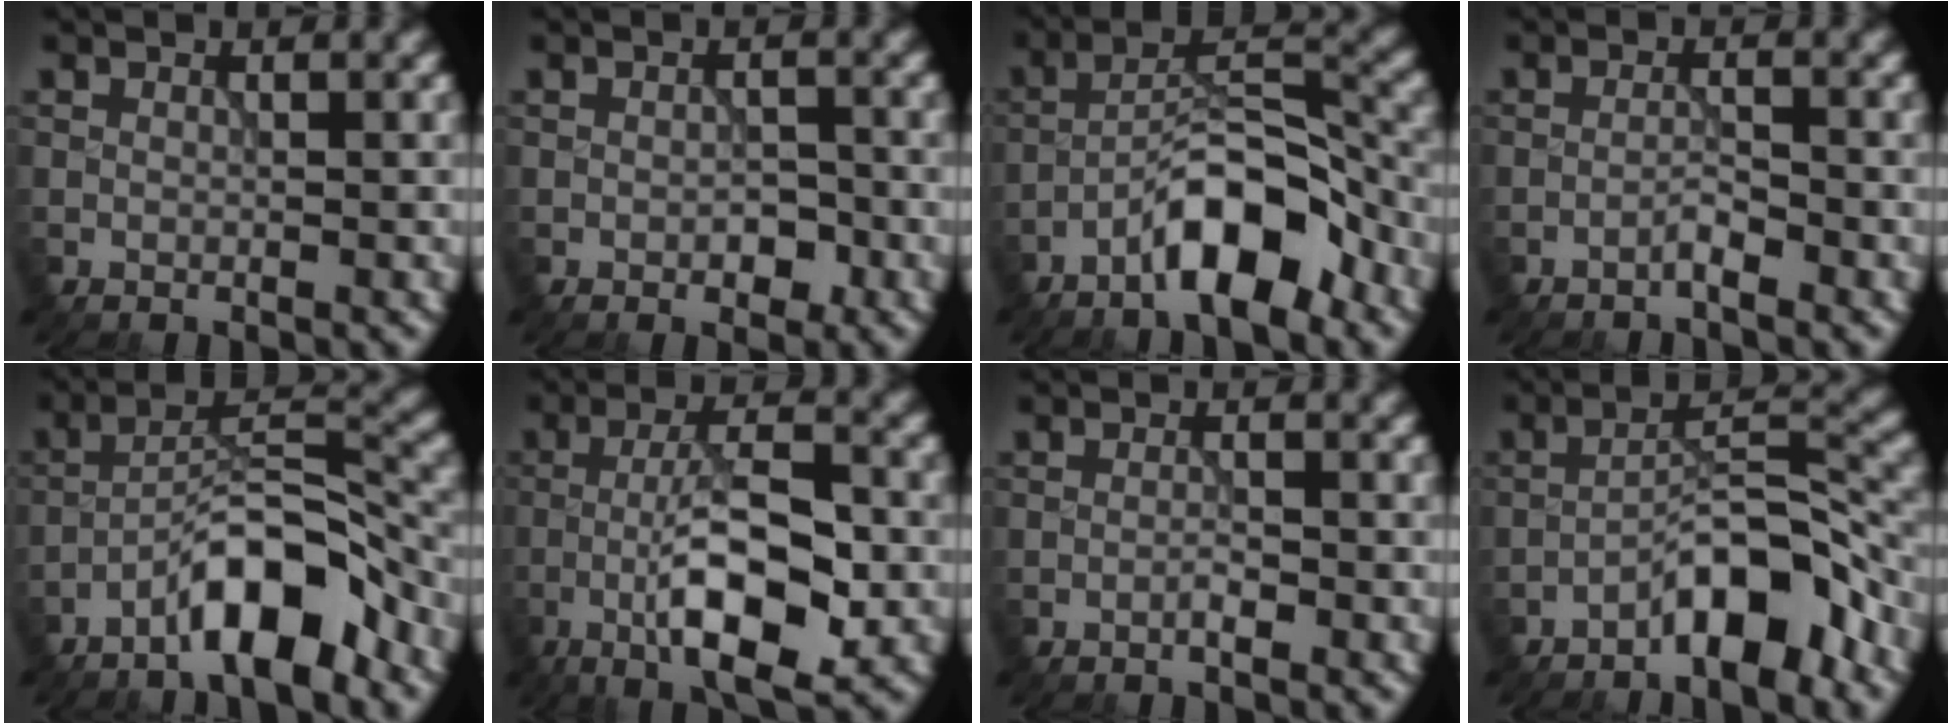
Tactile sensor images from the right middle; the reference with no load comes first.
{"total": 1.8, "force": [-0.7, 1.0, 1.4], "torque": [-0.020, 0.000, -0.012]}
{"total": 7.5, "force": [-4.5, 2.3, 5.6], "torque": [-0.086, 0.021, -0.081]}
{"total": 1.3, "force": [-1.0, 0.0, 0.8], "torque": [-0.013, 0.005, -0.022]}
{"total": 7.5, "force": [-4.7, 2.0, 5.5], "torque": [-0.088, 0.019, -0.085]}
{"total": 9.0, "force": [-3.0, 2.7, 8.1], "torque": [-0.132, 0.013, -0.059]}
{"total": 1.0, "force": [-0.6, 0.1, 0.8], "torque": [-0.013, 0.002, -0.012]}
{"total": 6.2, "force": [-3.9, 1.6, 4.6], "torque": [-0.070, 0.021, -0.072]}